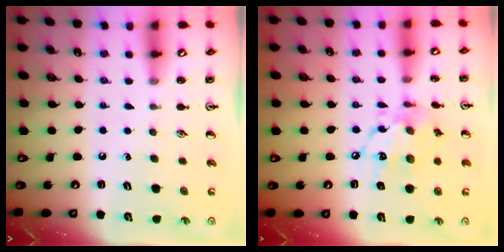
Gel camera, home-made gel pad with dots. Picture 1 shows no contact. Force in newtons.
{"total": 12.6, "press": 12.6, "slide": 0.8}